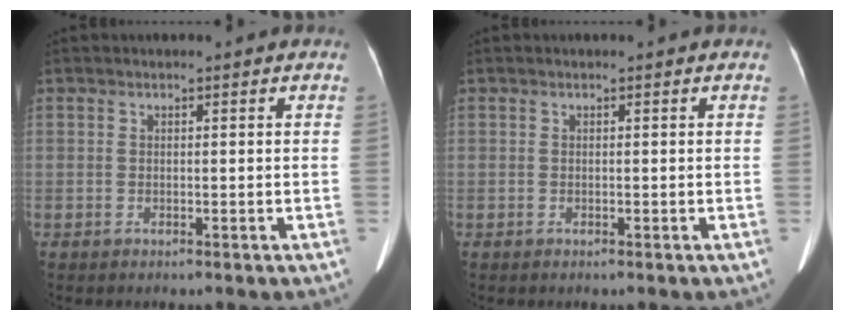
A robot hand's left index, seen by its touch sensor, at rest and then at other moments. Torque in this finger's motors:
{"motor_torque": [-0.02, 0.00, 0.00, -0.01]}